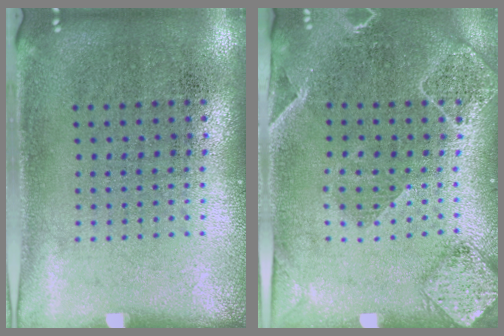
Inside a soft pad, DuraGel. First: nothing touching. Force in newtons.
{"total": 1.8, "press": 1.7, "slide": 0.5}